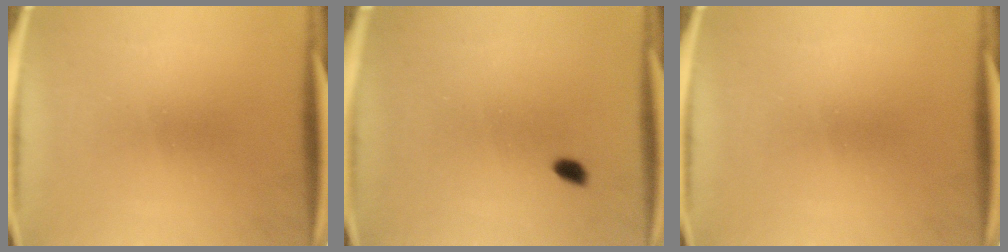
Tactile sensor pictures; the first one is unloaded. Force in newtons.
{"total": 1.4}
{"total": 0.0}